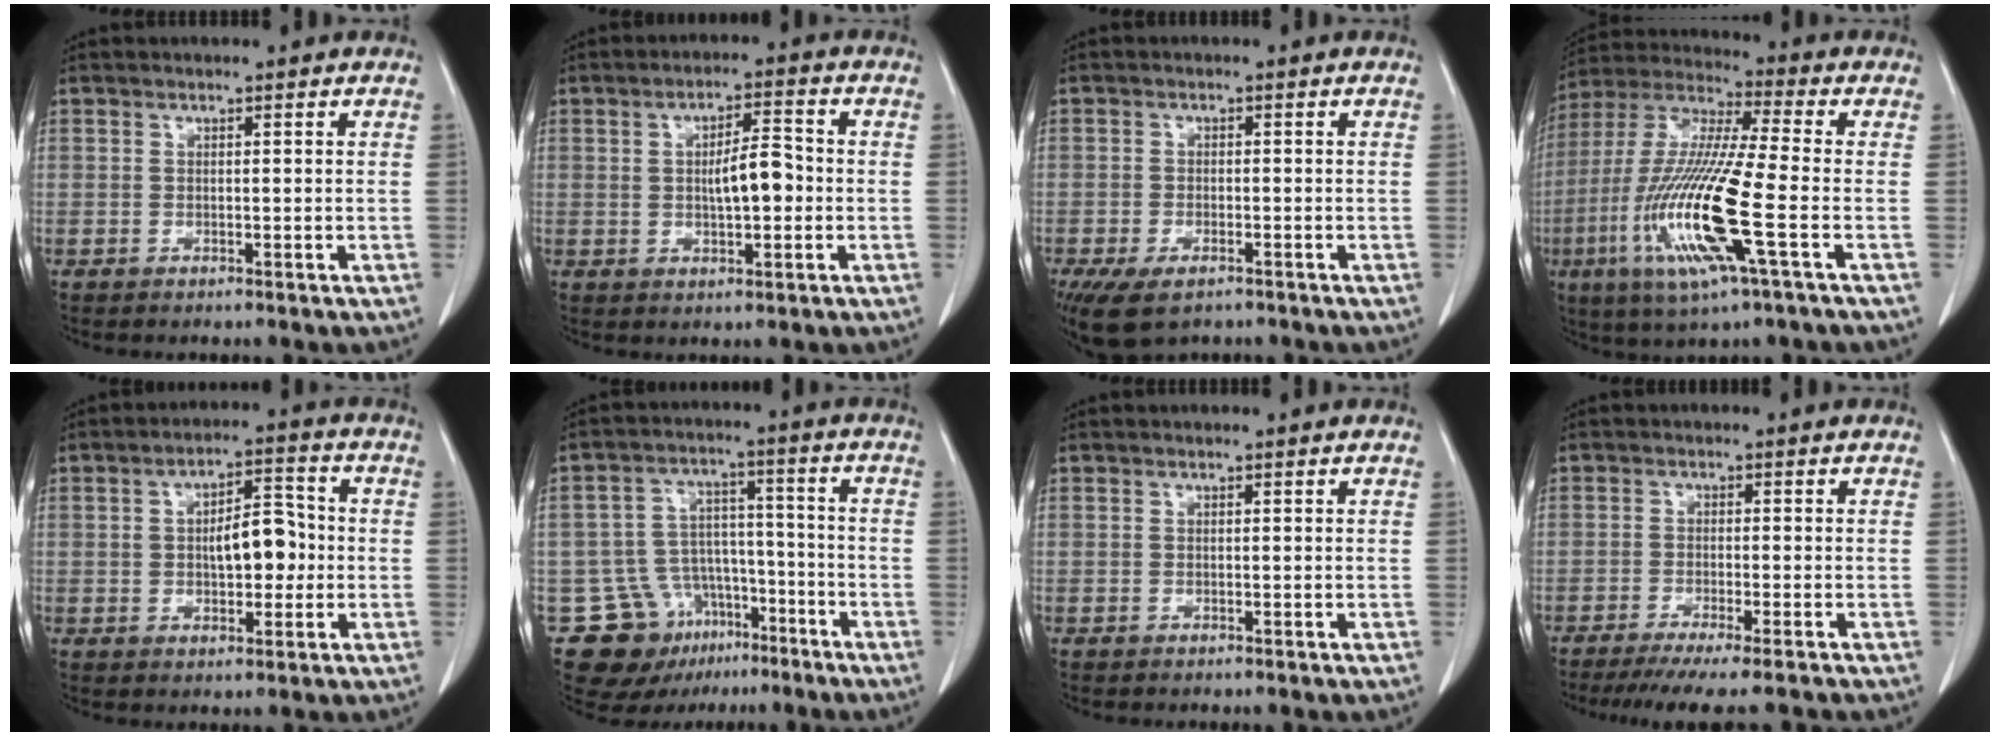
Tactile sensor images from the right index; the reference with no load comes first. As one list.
[{"total": 5.8, "force": [-0.3, 1.8, 5.5], "torque": [-0.092, 0.009, -0.003]}, {"total": 6.8, "force": [-4.5, 3.1, 4.0], "torque": [-0.071, -0.010, -0.073]}, {"total": 17.7, "force": [-5.2, 0.7, 16.9], "torque": [-0.361, -0.021, -0.104]}, {"total": 7.6, "force": [-0.3, 3.6, 6.7], "torque": [-0.107, 0.019, -0.003]}, {"total": 12.5, "force": [-7.4, 9.3, 3.8], "torque": [-0.062, 0.052, -0.106]}, {"total": 0.0}, {"total": 9.4, "force": [-8.0, -0.2, 4.9], "torque": [-0.053, -0.023, -0.122]}]